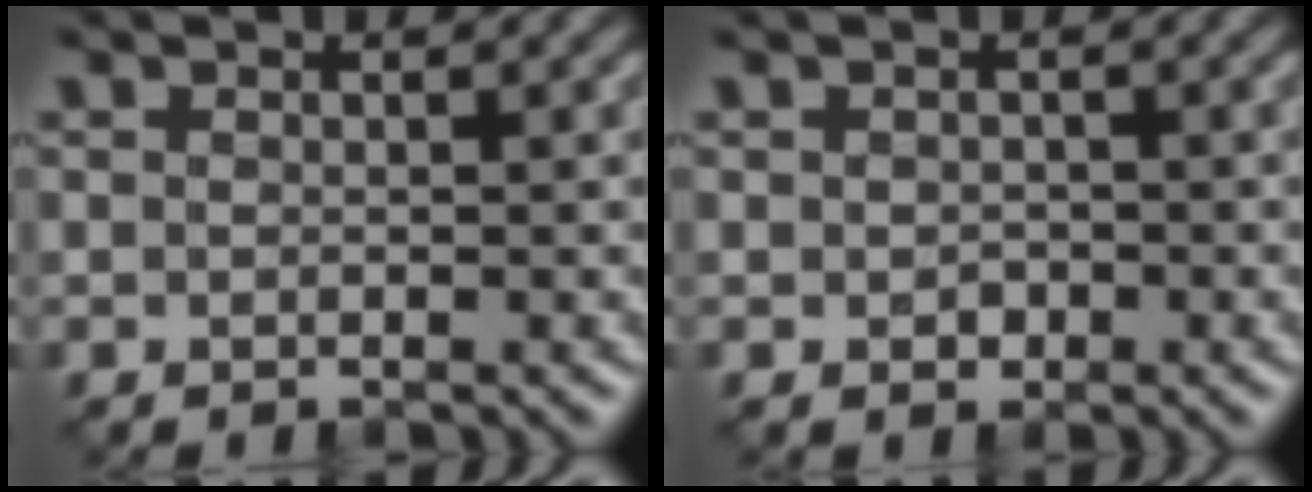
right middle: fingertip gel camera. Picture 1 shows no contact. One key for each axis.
{"total": 1.1, "fx": -0.2, "fy": 0.9, "fz": 0.6, "tx": -0.012, "ty": -0.005, "tz": -0.004}